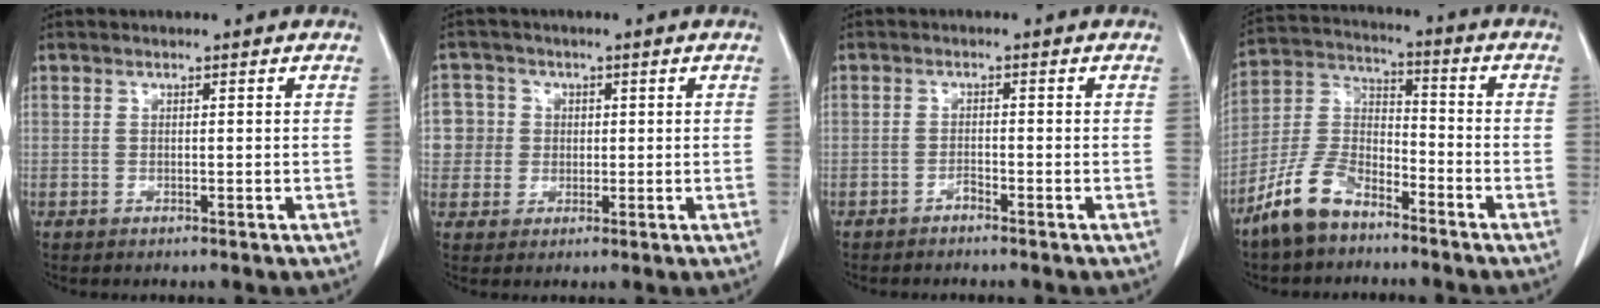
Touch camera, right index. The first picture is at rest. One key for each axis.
{"total": 6.0, "fx": 0.7, "fy": 5.9, "fz": 0.2, "tx": -0.002, "ty": 0.020, "tz": 0.017}
{"total": 1.1, "fx": -1.0, "fy": 0.0, "fz": 0.4, "tx": -0.007, "ty": 0.002, "tz": -0.017}
{"total": 10.5, "fx": -7.7, "fy": 4.6, "fz": 5.5, "tx": -0.129, "ty": 0.006, "tz": -0.158}